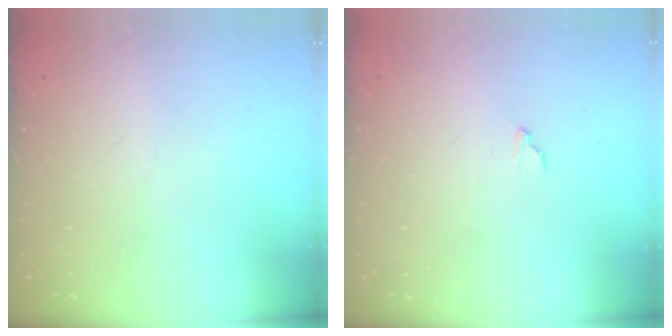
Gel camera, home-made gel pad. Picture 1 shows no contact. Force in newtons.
{"total": 2.3, "press": 2.3, "slide": 0.1}